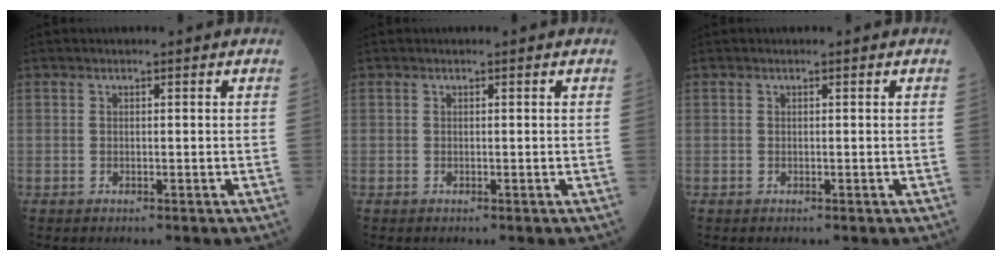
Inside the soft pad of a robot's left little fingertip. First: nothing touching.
{"total": 0.0}
{"total": 0.0}